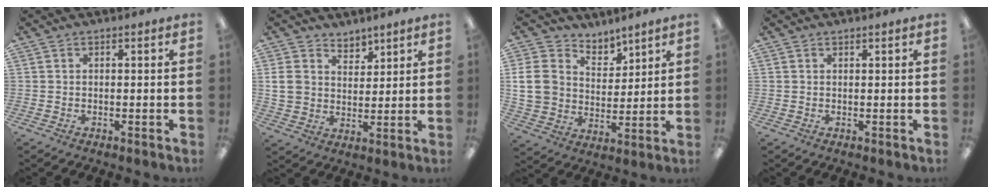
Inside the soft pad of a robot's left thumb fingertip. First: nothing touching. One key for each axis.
{"total": 7.4, "fx": 4.1, "fy": 6.0, "fz": 1.8, "tx": -0.042, "ty": -0.018, "tz": 0.081}
{"total": 10.8, "fx": 5.3, "fy": 8.7, "fz": 3.7, "tx": -0.082, "ty": -0.031, "tz": 0.107}
{"total": 0.5, "fx": 0.5, "fy": 0.1, "fz": 0.2, "tx": -0.005, "ty": 0.001, "tz": 0.008}